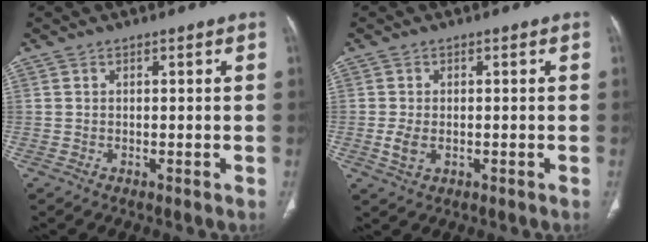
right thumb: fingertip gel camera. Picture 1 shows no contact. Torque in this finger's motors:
{"motor_torque": [-0.41, 0.05, 0.19, 0.43, 0.14]}